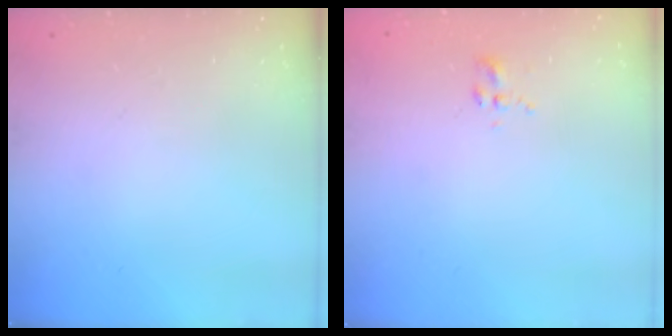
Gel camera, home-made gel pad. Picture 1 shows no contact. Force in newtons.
{"total": 2.3, "press": 2.0, "slide": 1.1}